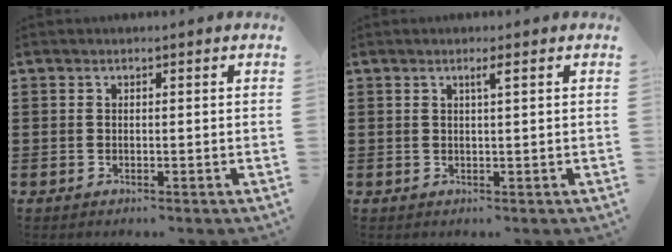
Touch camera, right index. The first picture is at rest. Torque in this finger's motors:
{"motor_torque": [0.21, -0.16, 0.03, 0.03]}